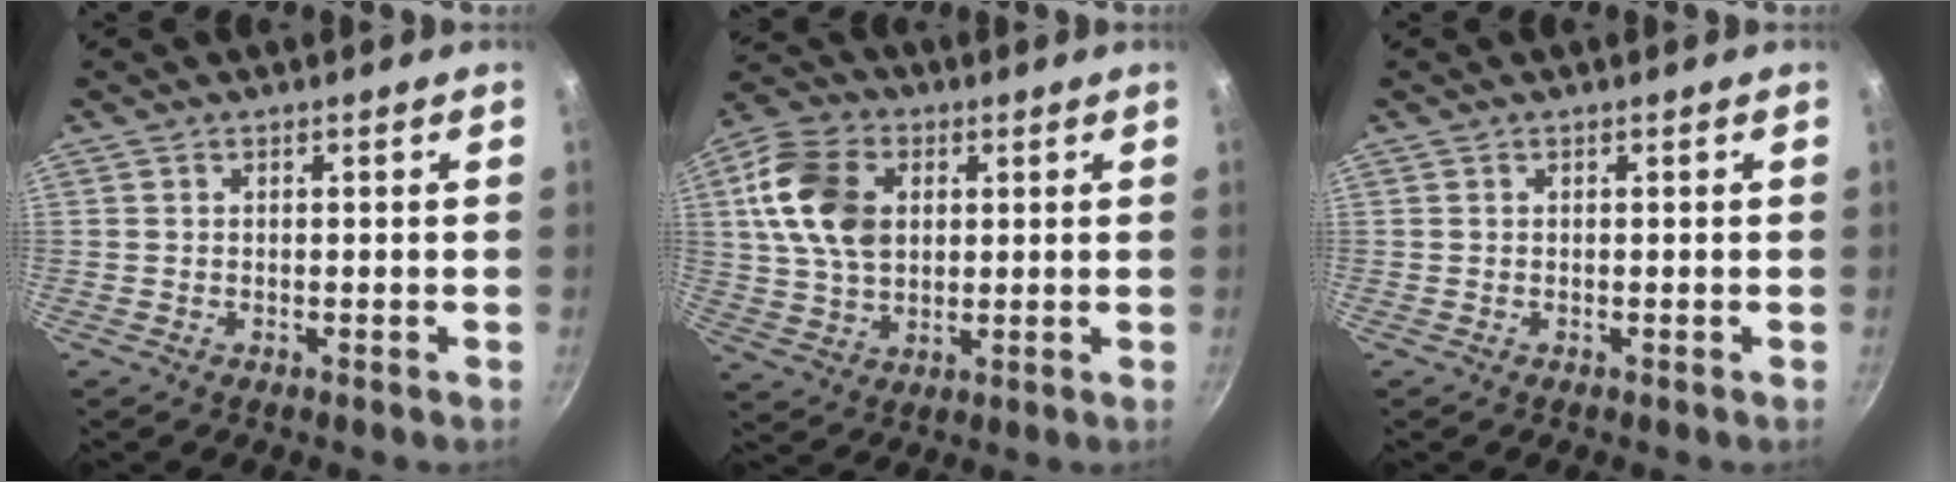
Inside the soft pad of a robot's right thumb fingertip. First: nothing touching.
{"total": 14.1, "force": [3.0, 9.9, 9.7], "torque": [-0.165, 0.003, 0.050]}
{"total": 0.0}